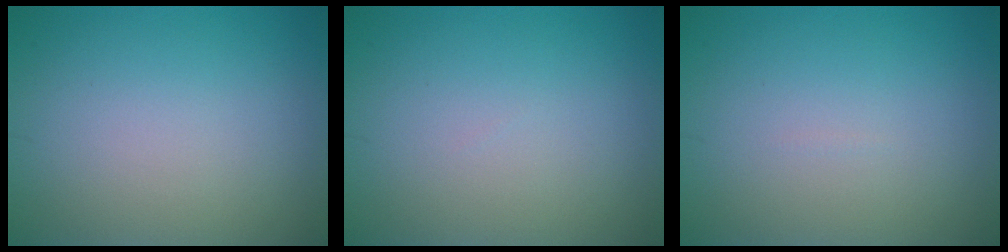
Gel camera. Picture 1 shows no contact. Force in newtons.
{"total": 0.0}
{"total": 0.0}